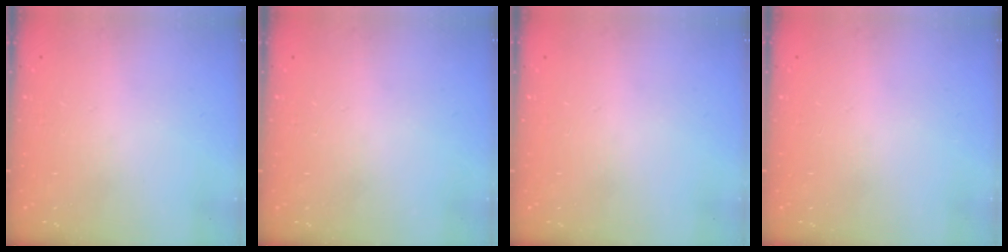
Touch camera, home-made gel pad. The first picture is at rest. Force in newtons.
{"total": 0.0}
{"total": 0.0}
{"total": 0.0}